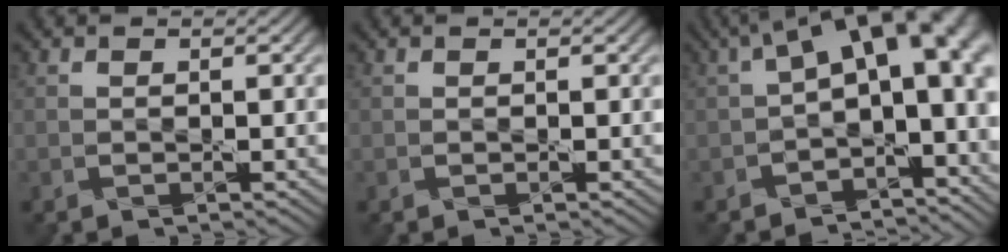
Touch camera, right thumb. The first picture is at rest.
{"total": 0.0}
{"total": 14.6, "force": [1.4, 7.7, 12.3], "torque": [-0.181, -0.007, 0.036]}